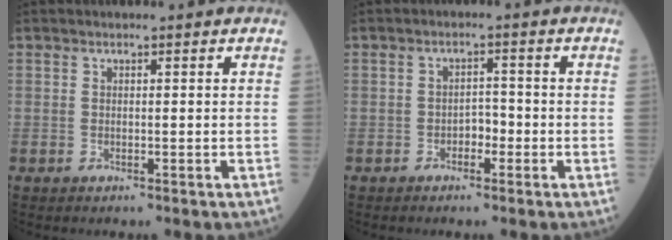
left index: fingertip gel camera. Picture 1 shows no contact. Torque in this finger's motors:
{"motor_torque": [-0.20, -0.04, -0.06, -0.01]}